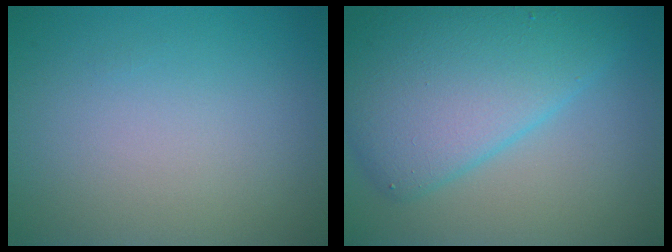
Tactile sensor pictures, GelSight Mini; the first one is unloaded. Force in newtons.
{"total": 8.1, "press": 8.1, "slide": 0.2}